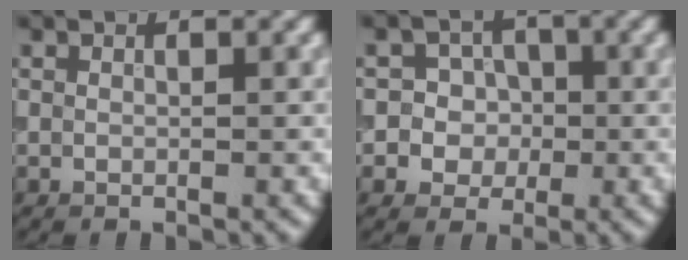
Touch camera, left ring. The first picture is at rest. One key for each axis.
{"total": 3.5, "fx": -0.2, "fy": 3.4, "fz": 1.1, "tx": 0.006, "ty": 0.013, "tz": -0.021}